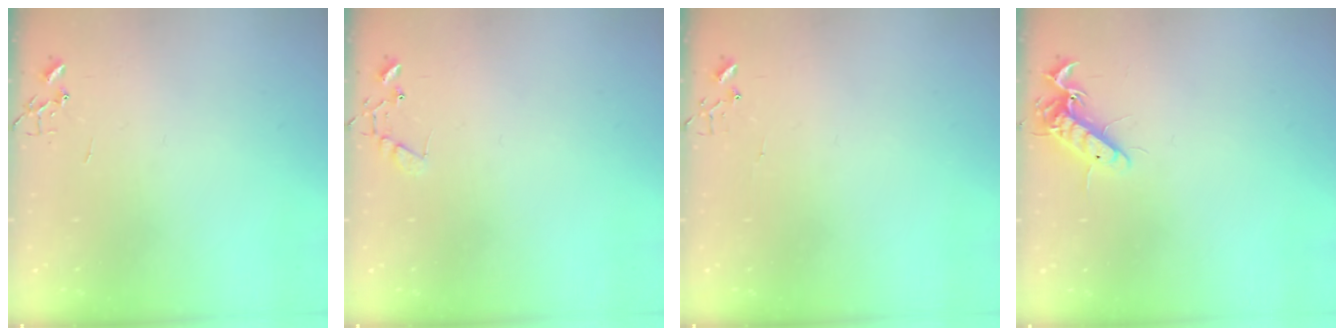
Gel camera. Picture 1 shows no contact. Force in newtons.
{"total": 6.8, "press": 6.8, "slide": 0.5}
{"total": 3.6, "press": 3.6, "slide": 0.4}
{"total": 10.7, "press": 10.5, "slide": 1.7}